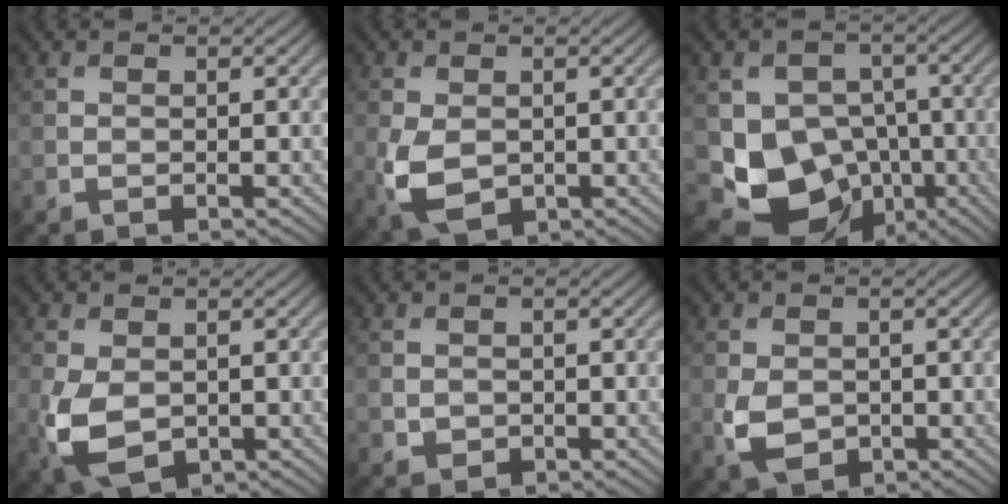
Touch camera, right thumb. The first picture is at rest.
{"total": 5.8, "force": [-1.1, 4.0, 4.1], "torque": [-0.111, -0.016, -0.017]}
{"total": 10.3, "force": [-3.1, 8.4, 5.2], "torque": [-0.105, -0.026, -0.057]}
{"total": 7.1, "force": [-1.4, 4.7, 5.1], "torque": [-0.144, -0.023, -0.022]}
{"total": 1.2, "force": [-0.3, 1.2, 0.3], "torque": [-0.009, -0.003, -0.005]}
{"total": 4.5, "force": [-1.1, 3.3, 2.9], "torque": [-0.075, -0.010, -0.019]}